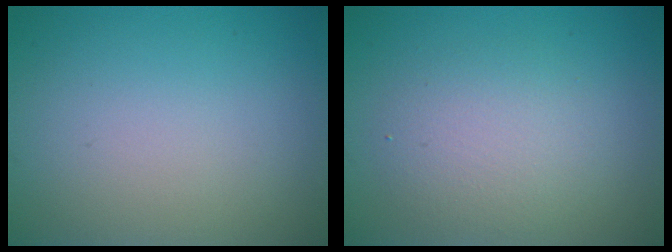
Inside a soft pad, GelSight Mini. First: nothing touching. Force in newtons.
{"total": 2.0, "press": 2.0, "slide": 0.2}